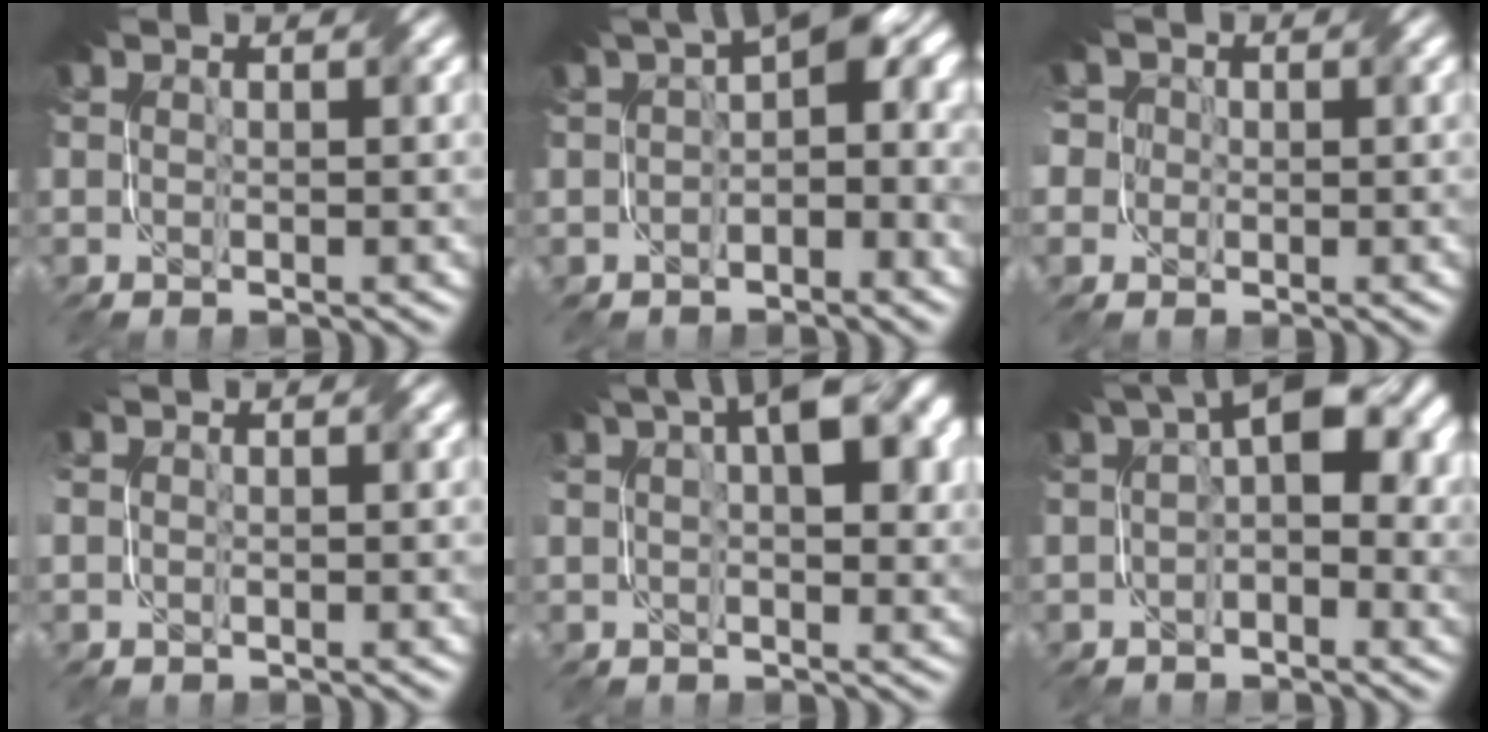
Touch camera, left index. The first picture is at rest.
{"total": 4.8, "force": [-0.4, 2.7, 4.0], "torque": [-0.047, 0.019, -0.024]}
{"total": 5.0, "force": [0.3, 4.9, 1.3], "torque": [-0.041, 0.035, -0.042]}
{"total": 1.2, "force": [0.5, 1.2, 0.0], "torque": [0.005, 0.008, 0.001]}
{"total": 6.7, "force": [3.2, 3.0, 5.0], "torque": [-0.067, 0.020, 0.043]}
{"total": 5.5, "force": [1.4, 2.7, 4.6], "torque": [-0.060, 0.018, 0.012]}